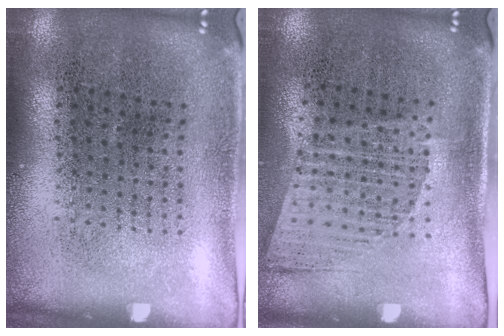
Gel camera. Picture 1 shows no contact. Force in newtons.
{"total": 1.2, "press": 1.0, "slide": 0.7}